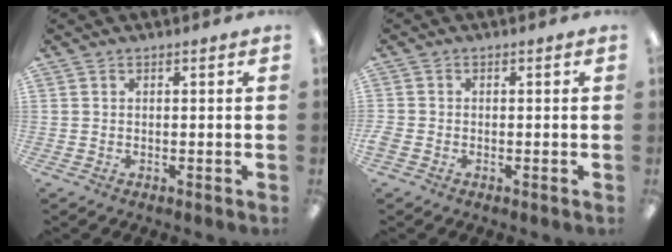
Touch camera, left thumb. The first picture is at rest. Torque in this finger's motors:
{"motor_torque": [-0.26, 0.26, -0.06, 0.07, 0.00]}